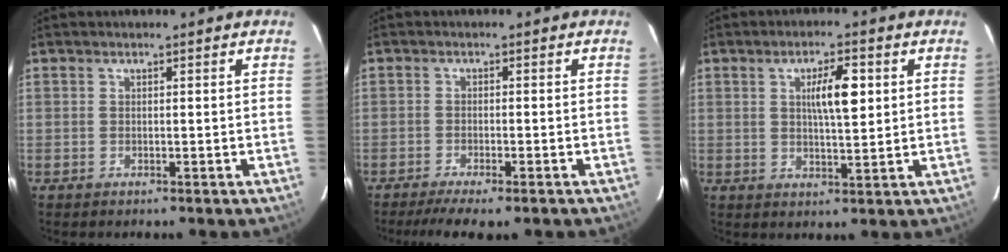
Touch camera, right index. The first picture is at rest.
{"total": 7.5, "force": [-6.1, 1.4, 4.2], "torque": [-0.057, -0.011, -0.092]}
{"total": 5.7, "force": [1.3, 1.0, 5.4], "torque": [-0.095, 0.006, 0.022]}